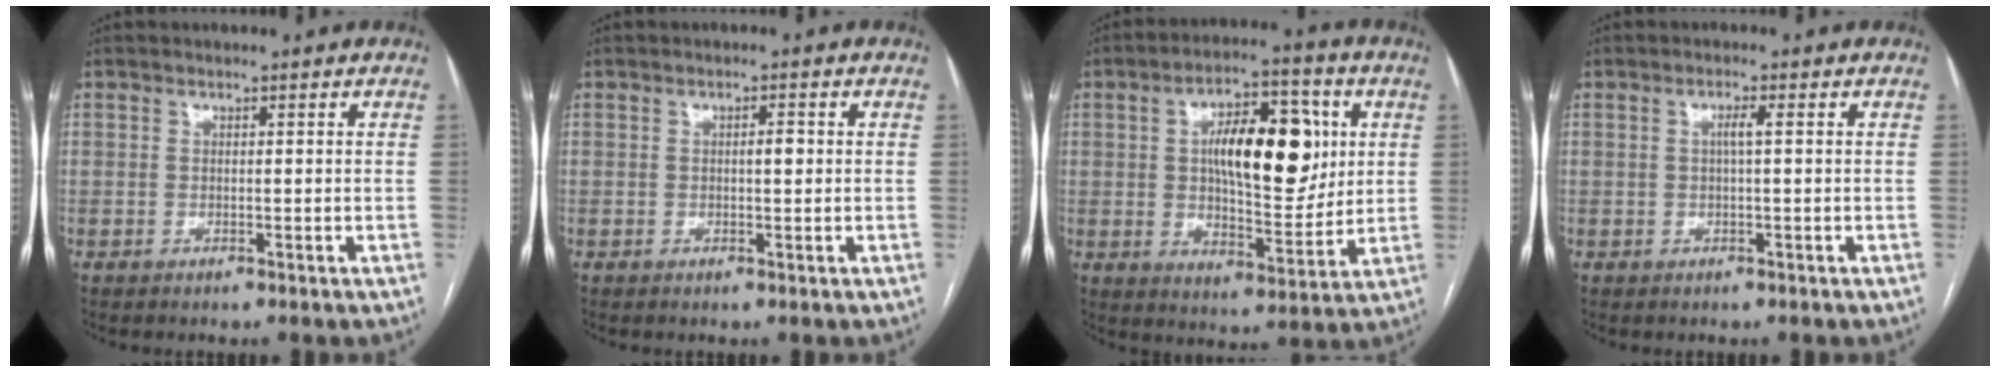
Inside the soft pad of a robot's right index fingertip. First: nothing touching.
{"total": 1.5, "force": [0.1, 0.4, 1.5], "torque": [-0.024, 0.003, 0.001]}
{"total": 15.4, "force": [3.2, 5.9, 13.8], "torque": [-0.219, 0.021, 0.053]}
{"total": 1.7, "force": [0.2, -0.1, 1.7], "torque": [-0.031, 0.003, 0.002]}